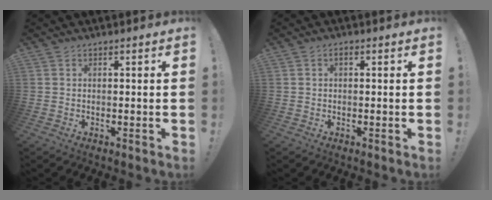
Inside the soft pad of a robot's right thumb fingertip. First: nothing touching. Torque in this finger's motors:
{"motor_torque": [0.10, 0.56, 0.22, 0.00, 0.01]}